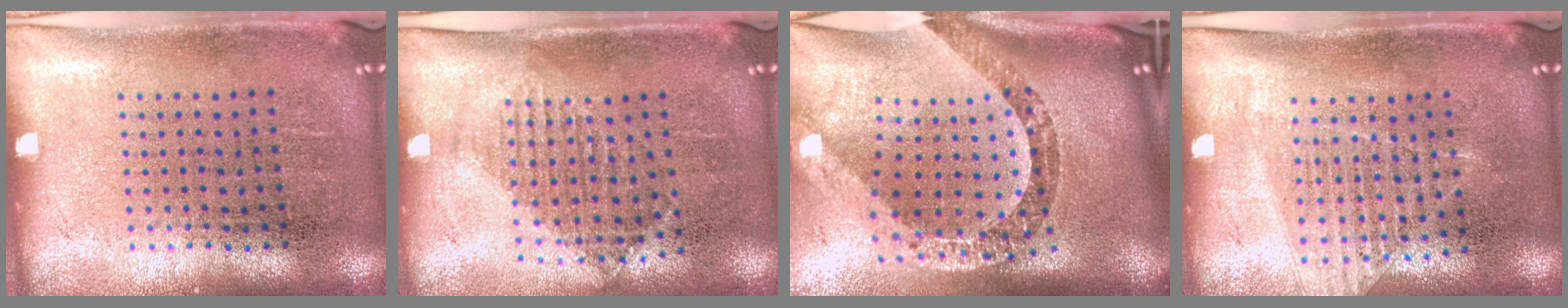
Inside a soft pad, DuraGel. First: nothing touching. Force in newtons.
{"total": 1.2, "press": 1.1, "slide": 0.5}
{"total": 3.5, "press": 2.4, "slide": 2.5}
{"total": 1.2, "press": 1.1, "slide": 0.4}